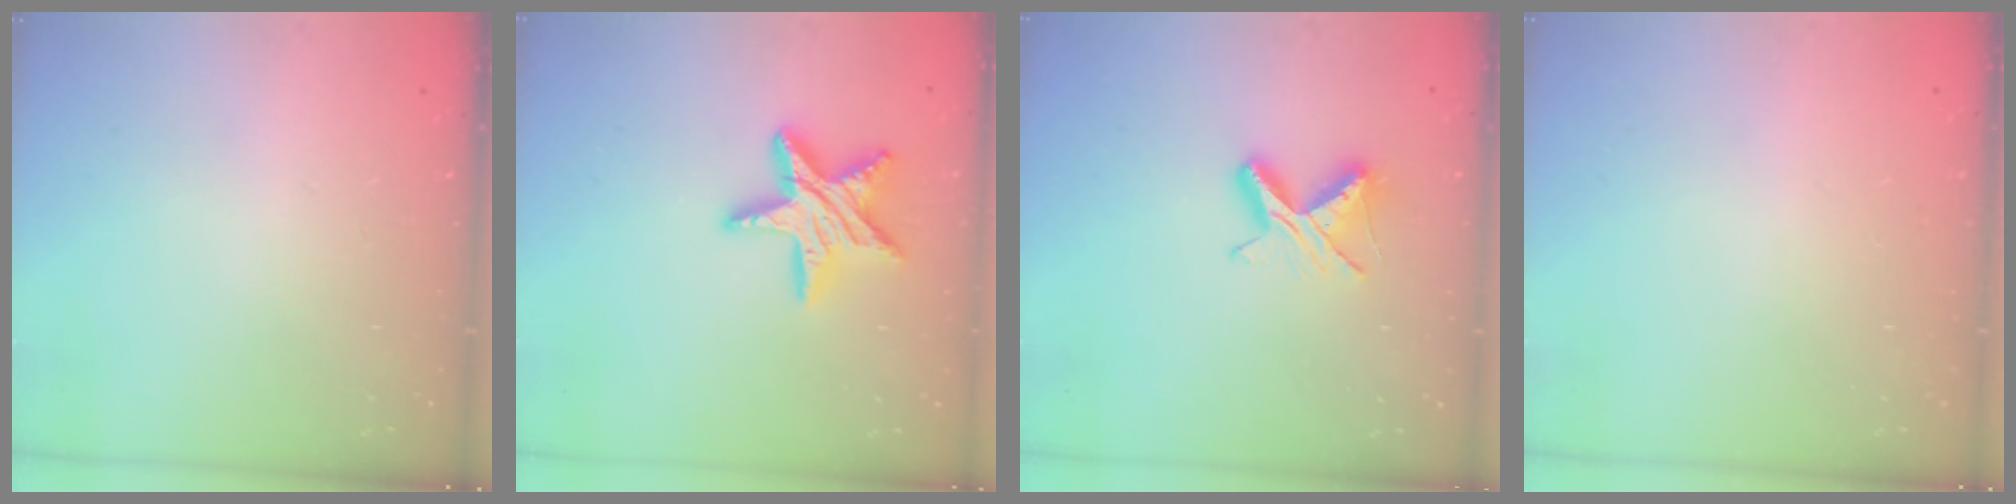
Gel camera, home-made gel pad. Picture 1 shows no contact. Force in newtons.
{"total": 13.3, "press": 13.3, "slide": 0.6}
{"total": 7.5, "press": 7.4, "slide": 0.8}
{"total": 0.0}